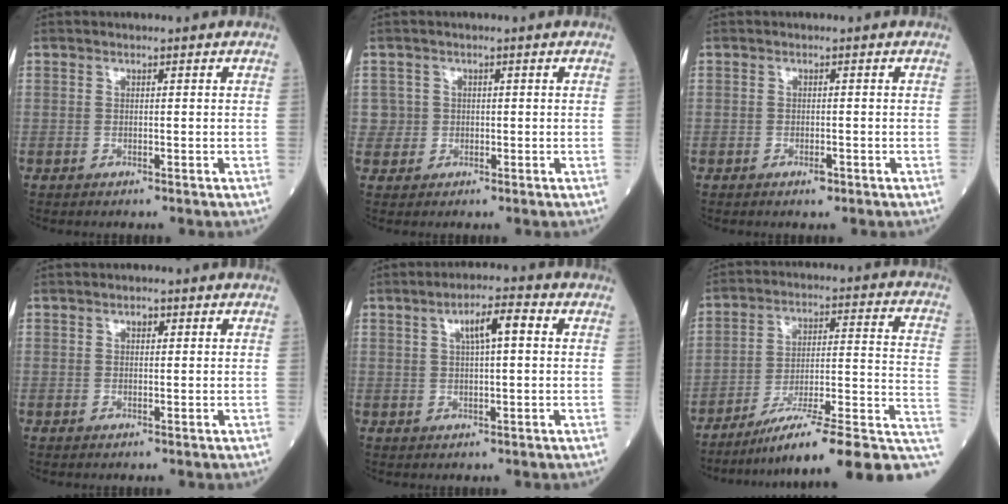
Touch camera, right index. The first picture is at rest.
{"total": 2.2, "force": [0.3, 2.1, -0.3], "torque": [0.021, 0.004, 0.001]}
{"total": 1.2, "force": [-0.7, 0.2, 0.9], "torque": [-0.017, -0.002, -0.008]}
{"total": 0.9, "force": [0.4, 0.6, 0.6], "torque": [-0.010, 0.001, 0.005]}
{"total": 5.3, "force": [1.6, 1.0, 5.0], "torque": [-0.086, 0.013, 0.026]}
{"total": 20.0, "force": [-13.6, 1.9, 14.6], "torque": [-0.142, 0.038, -0.205]}